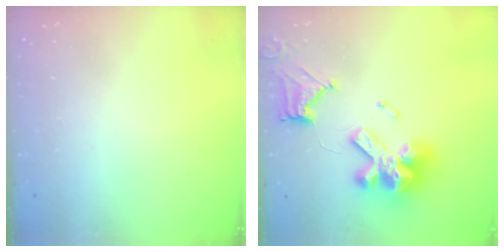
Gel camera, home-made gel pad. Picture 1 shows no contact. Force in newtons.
{"total": 17.3, "press": 17.2, "slide": 1.9}